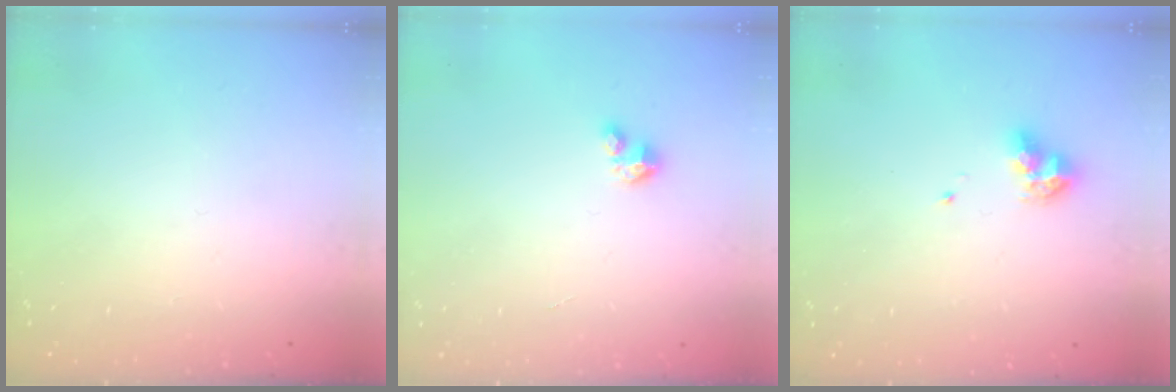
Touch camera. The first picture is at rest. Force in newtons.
{"total": 1.9, "press": 1.9, "slide": 0.1}
{"total": 8.5, "press": 8.4, "slide": 0.9}